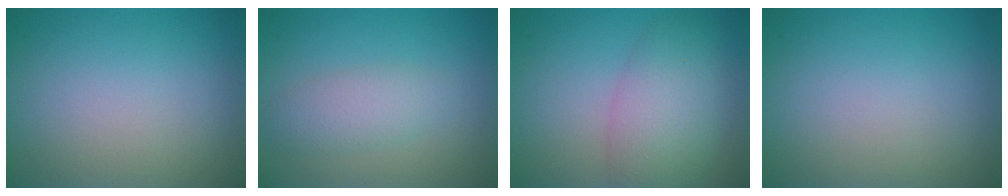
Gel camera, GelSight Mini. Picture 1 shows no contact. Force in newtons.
{"total": 2.7, "press": 2.7, "slide": 0.0}
{"total": 5.8, "press": 5.8, "slide": 0.2}
{"total": 0.0}